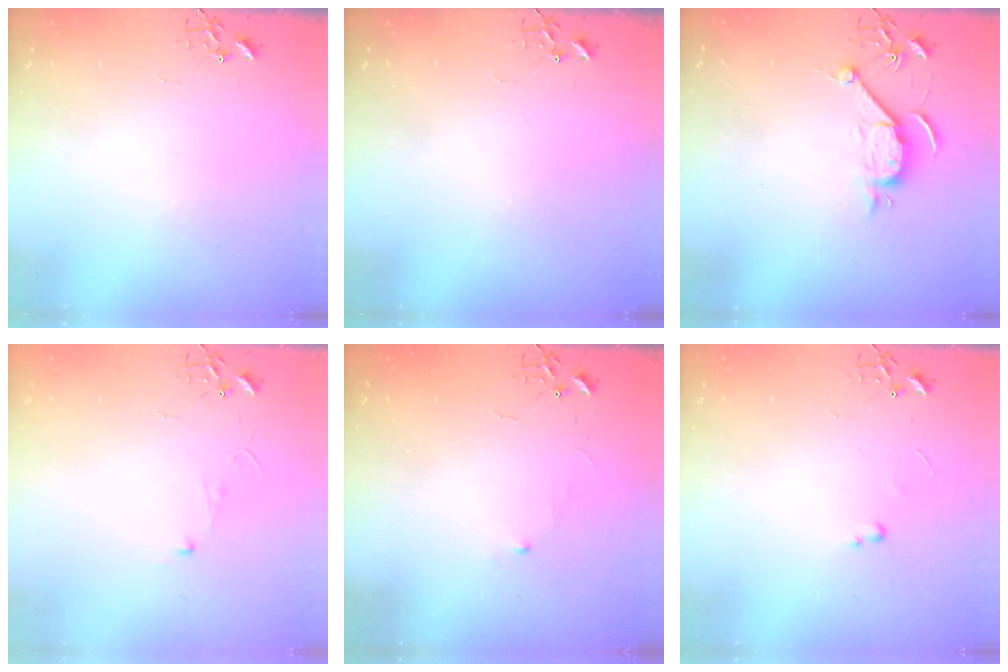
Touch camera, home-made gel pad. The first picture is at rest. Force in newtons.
{"total": 0.0}
{"total": 7.9, "press": 7.9, "slide": 0.9}
{"total": 3.9, "press": 3.8, "slide": 0.4}
{"total": 4.4, "press": 4.4, "slide": 0.6}
{"total": 2.4, "press": 2.3, "slide": 0.4}